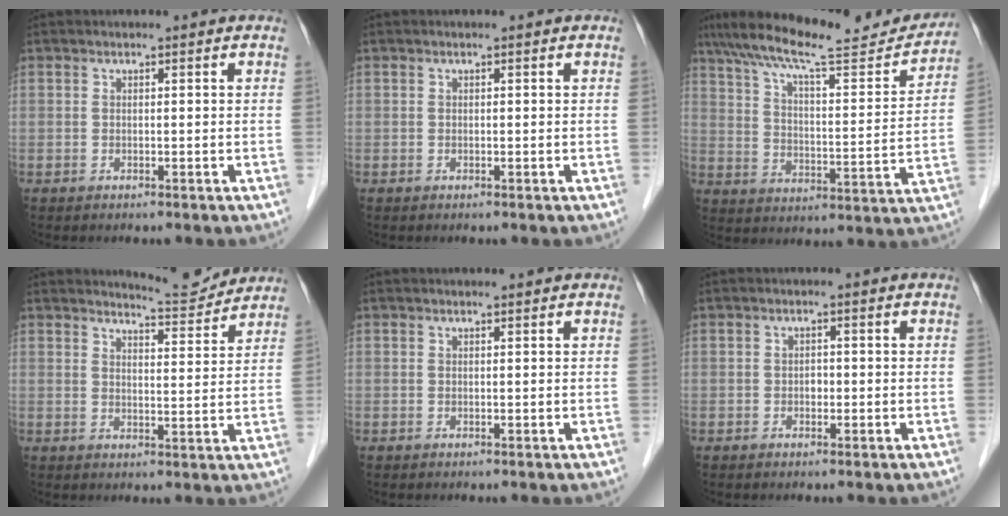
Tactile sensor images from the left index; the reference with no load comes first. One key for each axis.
{"total": 0.0}
{"total": 21.0, "fx": 18.8, "fy": 2.6, "fz": 9.0, "tx": -0.160, "ty": -0.001, "tz": 0.272}
{"total": 5.7, "fx": 5.7, "fy": 0.0, "fz": -0.3, "tx": -0.007, "ty": -0.015, "tz": 0.077}
{"total": 0.9, "fx": 0.8, "fy": 0.0, "fz": 0.3, "tx": -0.007, "ty": 0.004, "tz": 0.014}
{"total": 0.9, "fx": -0.2, "fy": 0.7, "fz": 0.6, "tx": -0.009, "ty": 0.003, "tz": -0.005}